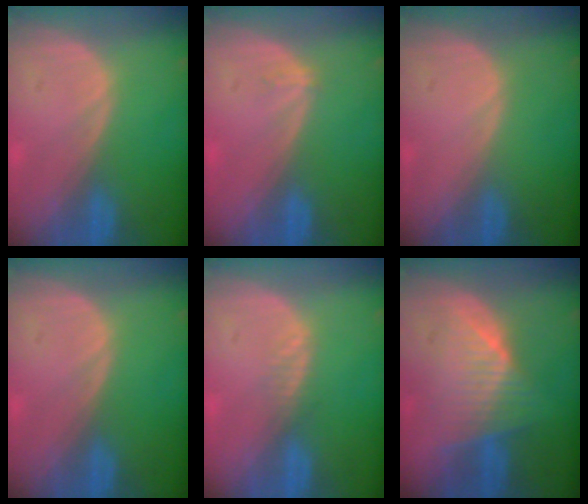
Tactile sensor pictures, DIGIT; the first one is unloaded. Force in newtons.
{"total": 0.9, "press": 0.6, "slide": 0.6}
{"total": 0.0}
{"total": 0.0}
{"total": 1.4, "press": 1.3, "slide": 0.2}
{"total": 7.5, "press": 6.7, "slide": 3.3}